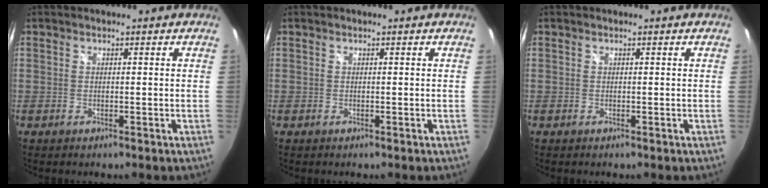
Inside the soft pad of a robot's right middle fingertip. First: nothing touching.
{"total": 0.0}
{"total": 0.0}